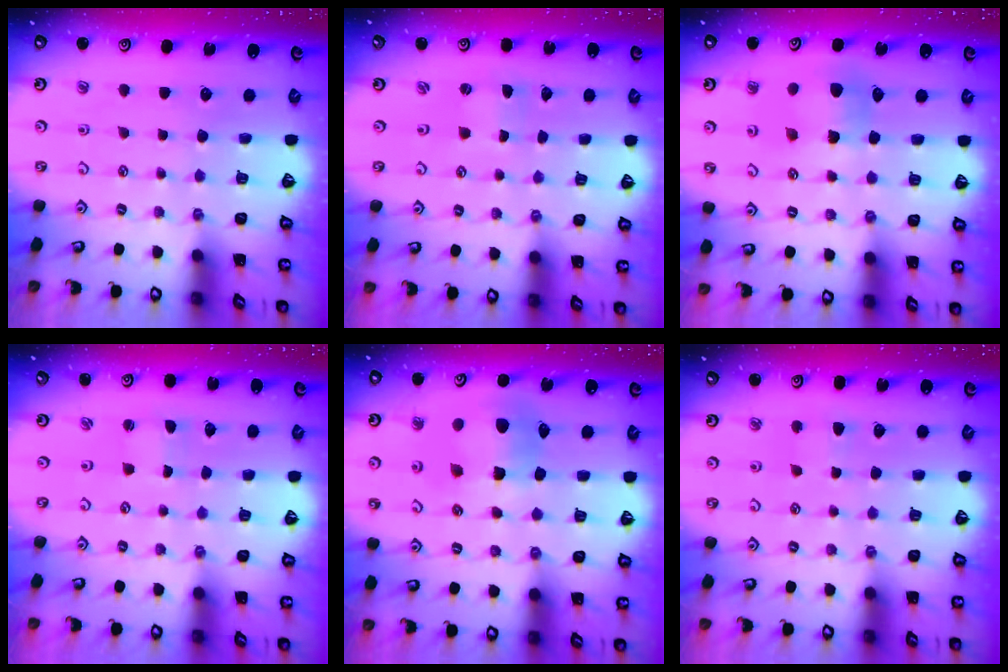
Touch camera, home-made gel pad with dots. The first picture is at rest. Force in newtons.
{"total": 0.0}
{"total": 7.4, "press": 7.4, "slide": 0.3}
{"total": 0.7, "press": 0.7, "slide": 0.1}
{"total": 11.8, "press": 11.7, "slide": 1.9}
{"total": 3.4, "press": 3.3, "slide": 0.7}